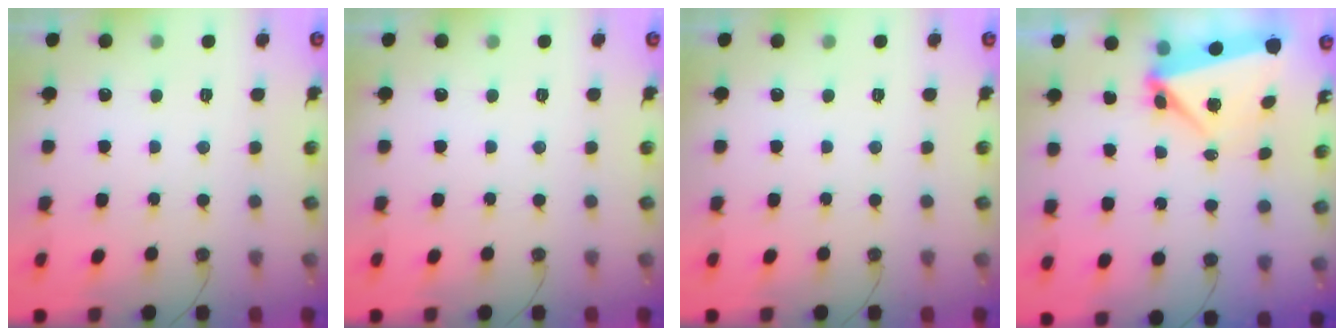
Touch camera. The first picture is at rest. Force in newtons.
{"total": 0.0}
{"total": 0.0}
{"total": 5.6, "press": 5.6, "slide": 0.4}